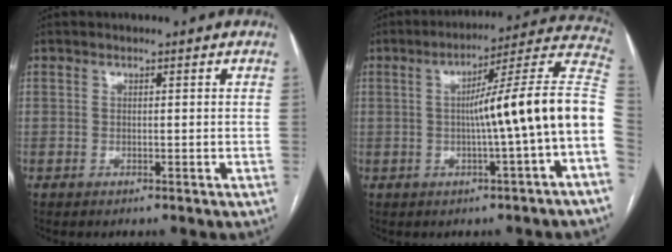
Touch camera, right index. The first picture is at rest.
{"total": 15.4, "force": [-1.5, -1.1, 15.3], "torque": [-0.205, 0.036, -0.028]}